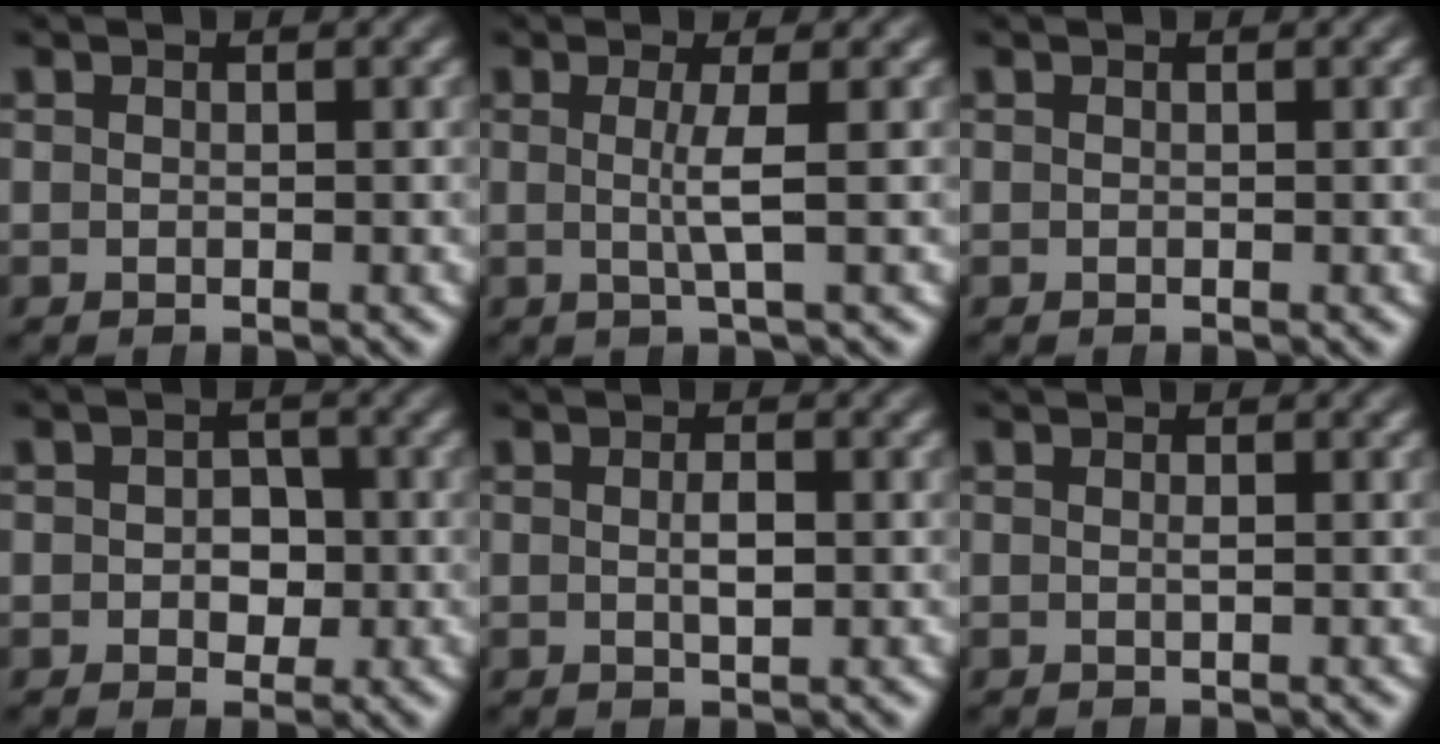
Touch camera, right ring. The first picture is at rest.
{"total": 2.3, "force": [0.0, -0.9, 2.1], "torque": [-0.049, -0.012, 0.004]}
{"total": 0.0}
{"total": 1.7, "force": [-0.5, 1.4, 0.8], "torque": [-0.003, -0.003, -0.010]}
{"total": 1.2, "force": [-0.1, 0.1, 1.2], "torque": [-0.023, -0.003, -0.003]}
{"total": 0.0}